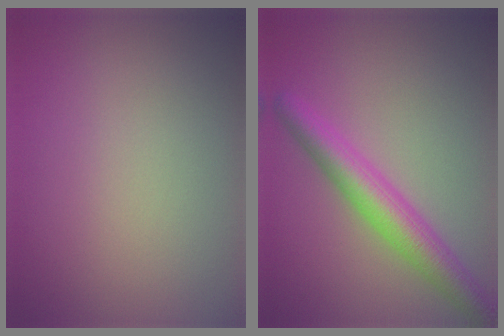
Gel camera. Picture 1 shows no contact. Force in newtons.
{"total": 4.7, "press": 4.7, "slide": 0.1}